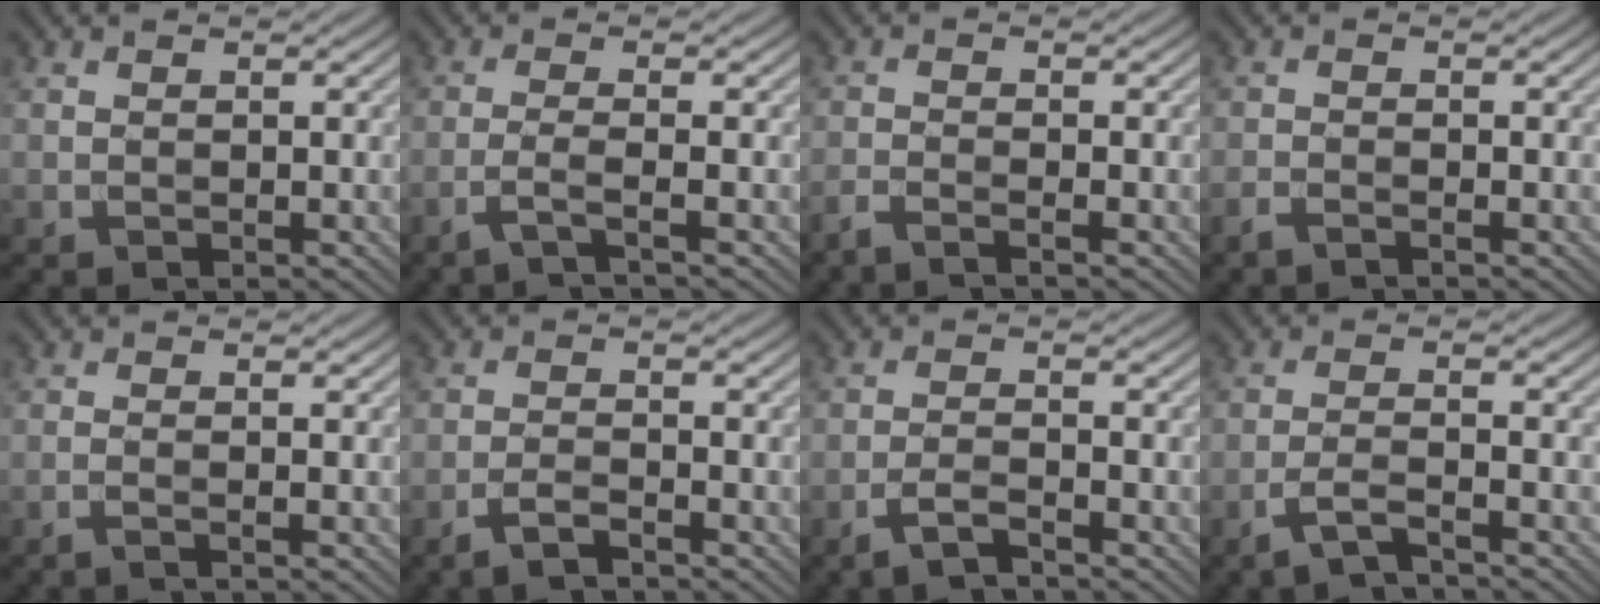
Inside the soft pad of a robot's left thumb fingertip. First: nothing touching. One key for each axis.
{"total": 2.8, "fx": -1.6, "fy": 0.2, "fz": 2.3, "tx": -0.034, "ty": 0.008, "tz": -0.052}
{"total": 2.4, "fx": -1.9, "fy": 0.2, "fz": 1.4, "tx": -0.027, "ty": -0.006, "tz": -0.051}
{"total": 1.6, "fx": -1.3, "fy": 0.2, "fz": 0.8, "tx": -0.019, "ty": -0.003, "tz": -0.031}
{"total": 1.4, "fx": -0.6, "fy": 0.1, "fz": 1.2, "tx": -0.018, "ty": 0.004, "tz": -0.023}
{"total": 2.8, "fx": -2.2, "fy": 0.5, "fz": 1.7, "tx": -0.039, "ty": 0.002, "tz": -0.048}
{"total": 3.1, "fx": -2.3, "fy": 0.6, "fz": 2.0, "tx": -0.042, "ty": 0.003, "tz": -0.053}
{"total": 3.9, "fx": -2.8, "fy": 0.7, "fz": 2.6, "tx": -0.048, "ty": 0.006, "tz": -0.067}